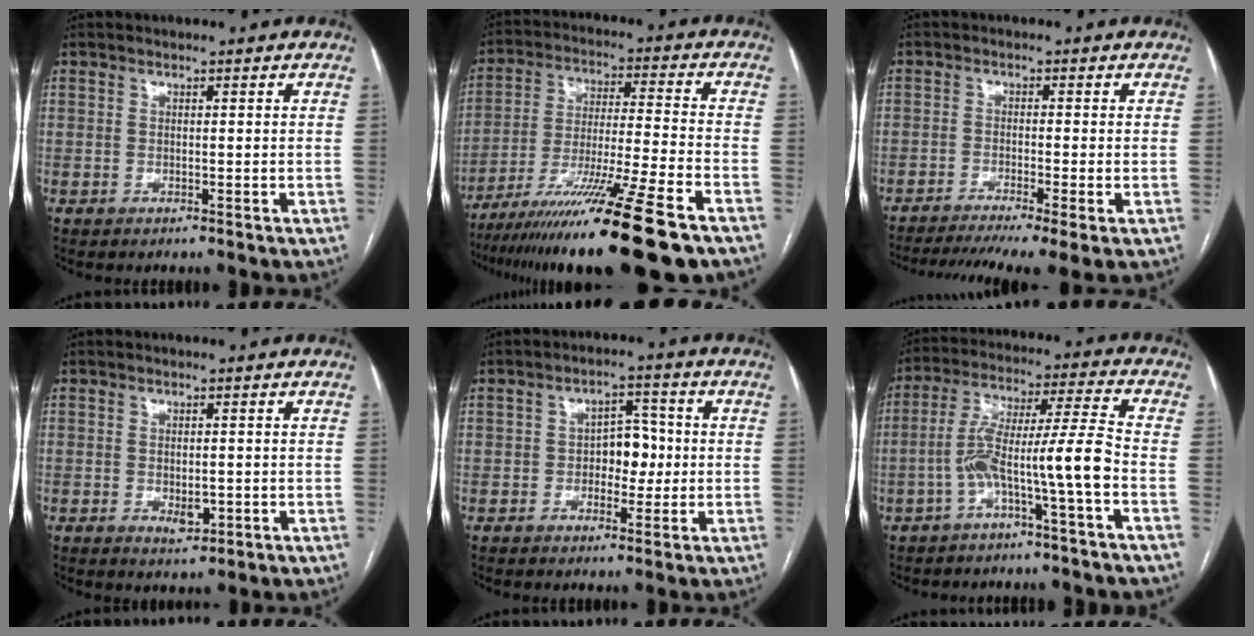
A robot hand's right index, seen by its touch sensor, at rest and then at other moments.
{"total": 20.7, "force": [-14.8, -0.9, 14.5], "torque": [-0.224, -0.044, -0.248]}
{"total": 10.6, "force": [-7.8, 0.1, 7.2], "torque": [-0.108, -0.014, -0.121]}
{"total": 2.6, "force": [-0.6, 1.5, 2.1], "torque": [-0.030, -0.002, -0.002]}
{"total": 5.3, "force": [-0.4, 3.2, 4.2], "torque": [-0.056, 0.016, -0.005]}
{"total": 10.0, "force": [-3.8, -0.7, 9.3], "torque": [-0.171, 0.035, -0.065]}